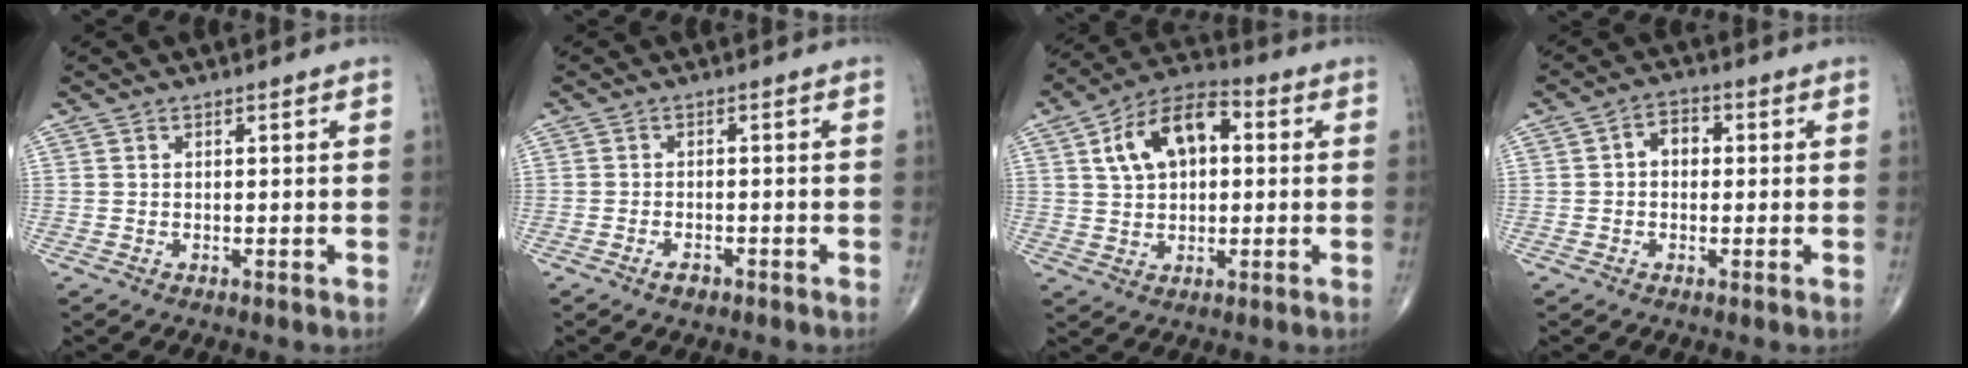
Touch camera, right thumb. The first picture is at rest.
{"total": 1.9, "force": [-1.3, 0.8, 1.2], "torque": [-0.023, 0.005, -0.024]}
{"total": 12.9, "force": [2.9, 7.9, 9.8], "torque": [-0.153, 0.021, 0.039]}
{"total": 4.4, "force": [0.3, 3.3, 2.9], "torque": [-0.031, 0.017, -0.004]}